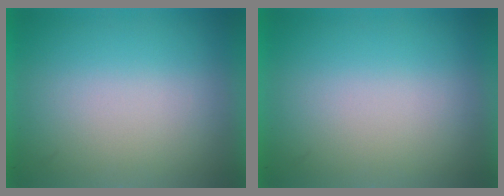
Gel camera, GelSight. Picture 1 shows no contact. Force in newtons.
{"total": 0.0}